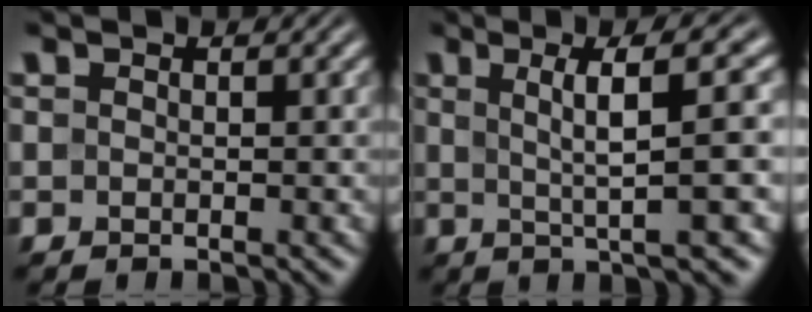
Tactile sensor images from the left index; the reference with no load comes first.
{"total": 7.6, "force": [1.8, 1.5, 7.3], "torque": [-0.094, 0.018, 0.027]}